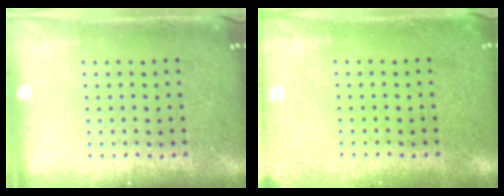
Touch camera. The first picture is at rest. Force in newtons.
{"total": 1.6, "press": 1.6, "slide": 0.2}